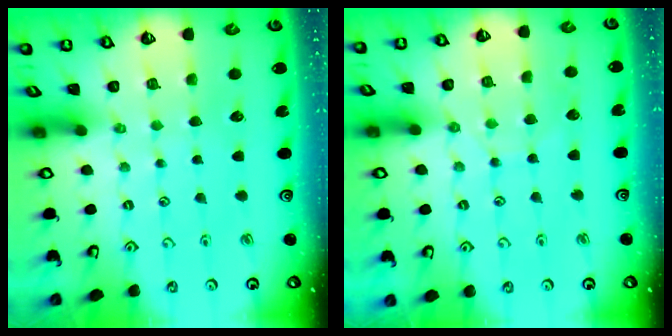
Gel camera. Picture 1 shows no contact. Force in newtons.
{"total": 5.7, "press": 5.6, "slide": 0.6}